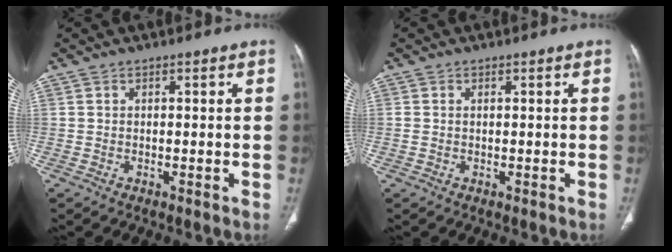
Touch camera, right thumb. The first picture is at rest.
{"total": 0.8, "force": [0.1, 0.5, 0.6], "torque": [-0.023, 0.009, 0.008]}